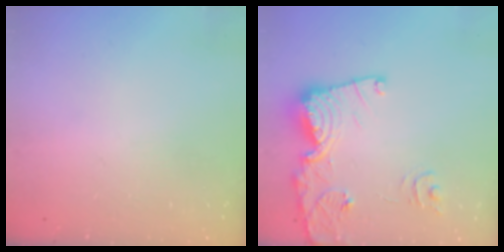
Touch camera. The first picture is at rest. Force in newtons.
{"total": 16.2, "press": 16.2, "slide": 1.6}